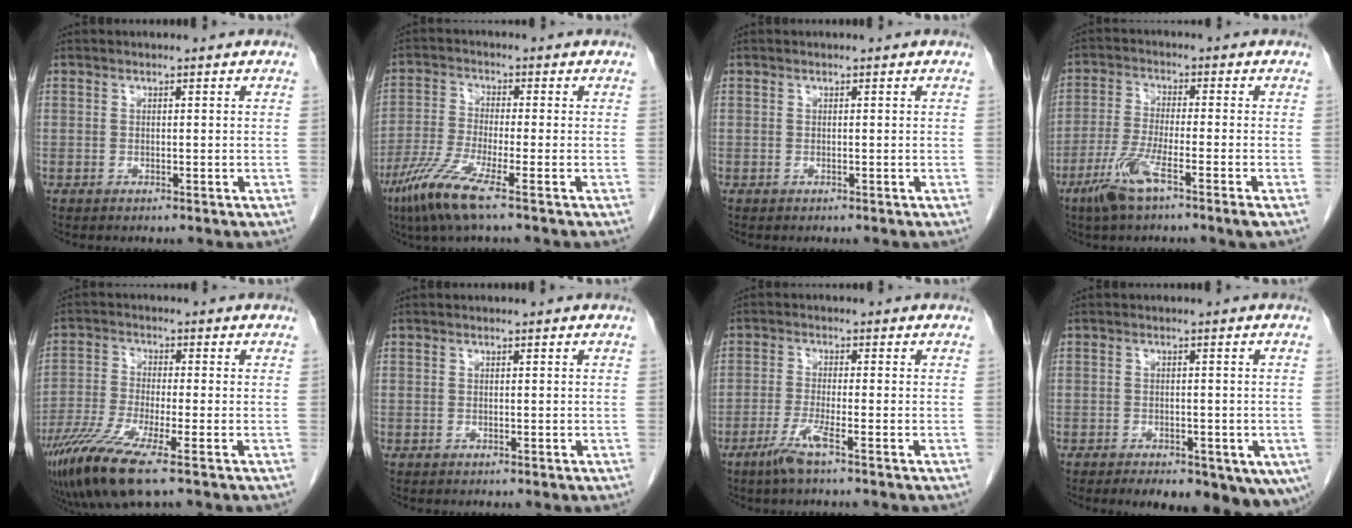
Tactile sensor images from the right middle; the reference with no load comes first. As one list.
[{"total": 7.9, "force": [-4.8, -0.2, 6.3], "torque": [-0.138, -0.025, -0.098]}, {"total": 0.0}, {"total": 7.4, "force": [-4.2, 0.0, 6.1], "torque": [-0.128, -0.013, -0.083]}, {"total": 9.9, "force": [-5.8, 0.7, 7.9], "torque": [-0.167, -0.029, -0.110]}, {"total": 0.0}, {"total": 3.8, "force": [-2.3, -0.4, 2.9], "torque": [-0.063, -0.009, -0.050]}, {"total": 16.6, "force": [-9.5, 8.0, 10.9], "torque": [-0.137, -0.028, -0.109]}]